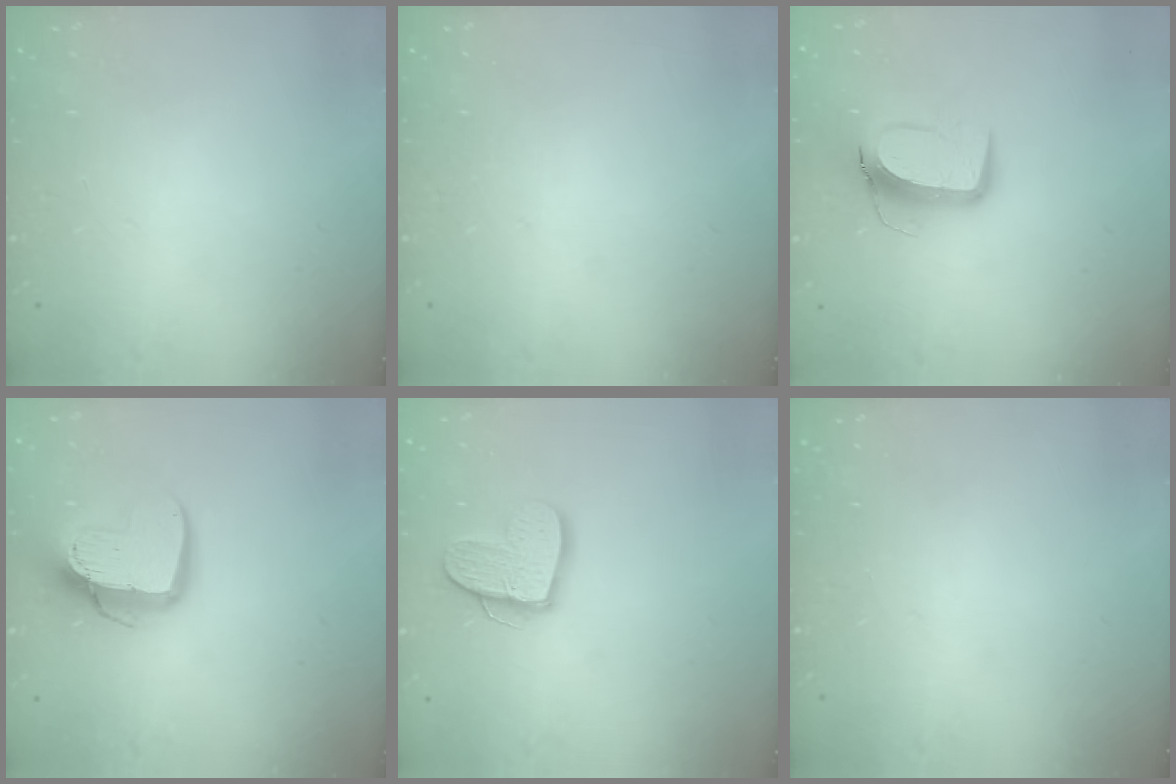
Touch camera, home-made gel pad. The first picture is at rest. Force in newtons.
{"total": 0.0}
{"total": 11.2, "press": 11.1, "slide": 1.2}
{"total": 13.5, "press": 13.5, "slide": 1.1}
{"total": 12.9, "press": 12.9, "slide": 1.0}
{"total": 0.0}